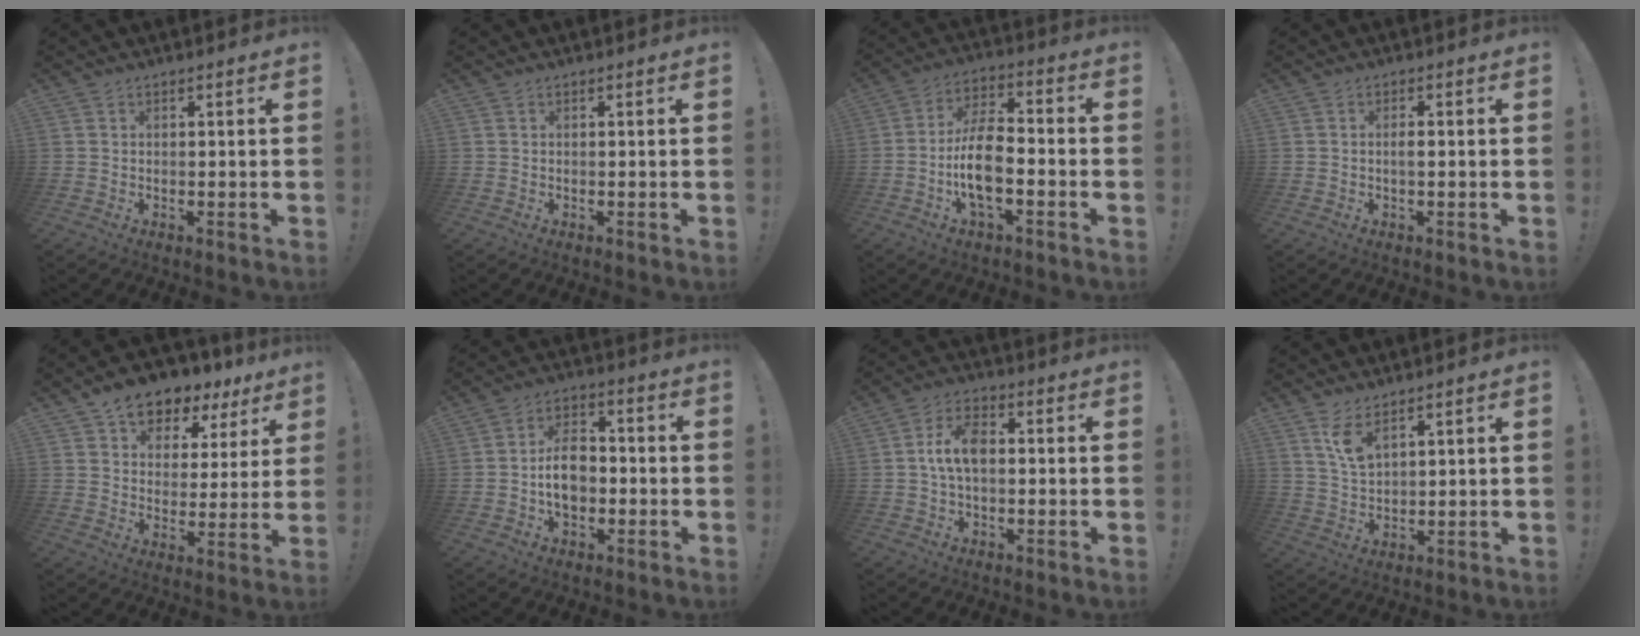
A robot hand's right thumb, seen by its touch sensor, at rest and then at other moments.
{"total": 0.0}
{"total": 12.8, "force": [-3.8, 5.8, 10.7], "torque": [-0.219, 0.011, -0.071]}
{"total": 1.9, "force": [-0.4, 0.5, 1.8], "torque": [-0.031, 0.003, -0.009]}
{"total": 10.2, "force": [7.3, 6.1, 3.6], "torque": [-0.058, -0.049, 0.135]}
{"total": 9.7, "force": [-1.6, 6.8, 6.7], "torque": [-0.109, 0.012, -0.029]}
{"total": 8.5, "force": [0.1, 4.7, 7.0], "torque": [-0.135, 0.013, 0.005]}
{"total": 6.9, "force": [4.4, 2.8, 4.5], "torque": [-0.081, -0.022, 0.081]}